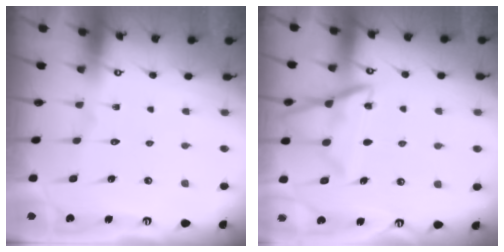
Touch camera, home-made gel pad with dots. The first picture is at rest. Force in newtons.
{"total": 13.9, "press": 13.8, "slide": 1.4}